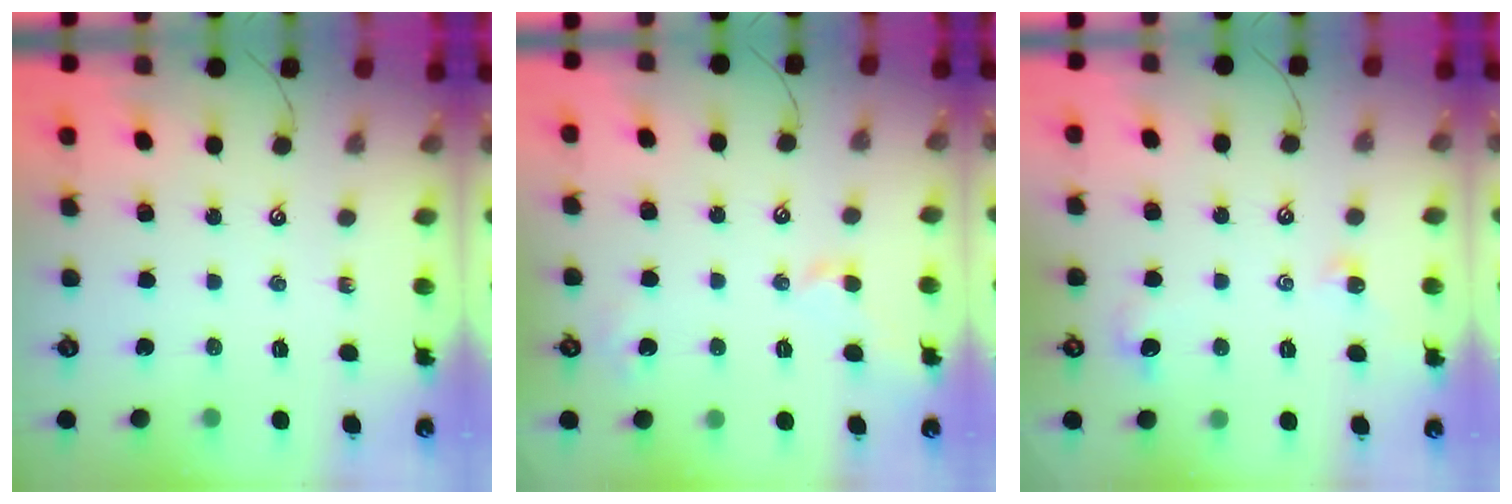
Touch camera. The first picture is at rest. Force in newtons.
{"total": 1.1, "press": 0.9, "slide": 0.7}
{"total": 2.0, "press": 1.9, "slide": 0.5}